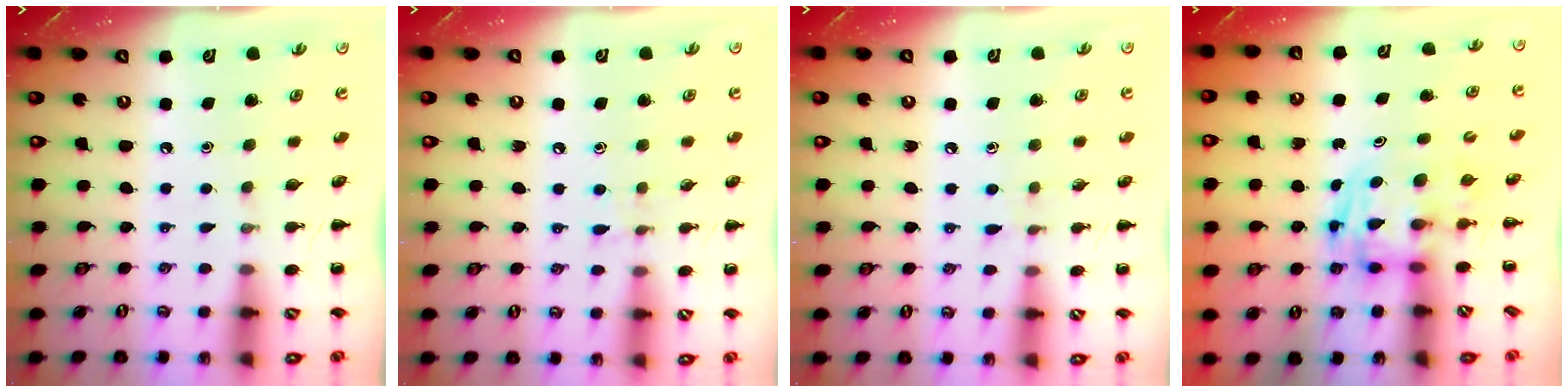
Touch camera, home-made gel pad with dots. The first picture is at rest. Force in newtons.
{"total": 5.3, "press": 4.9, "slide": 2.1}
{"total": 5.4, "press": 5.0, "slide": 2.2}
{"total": 2.8, "press": 2.8, "slide": 0.5}